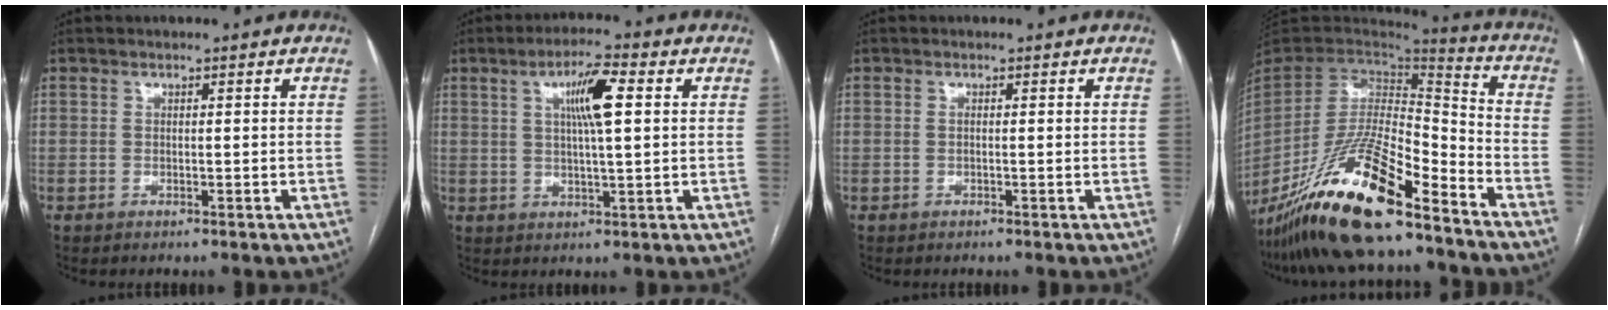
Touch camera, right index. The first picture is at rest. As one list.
[{"total": 7.4, "force": [2.1, 0.6, 7.1], "torque": [-0.128, 0.008, 0.036]}, {"total": 0.0}, {"total": 22.7, "force": [-16.1, 4.3, 15.3], "torque": [-0.305, -0.032, -0.293]}]